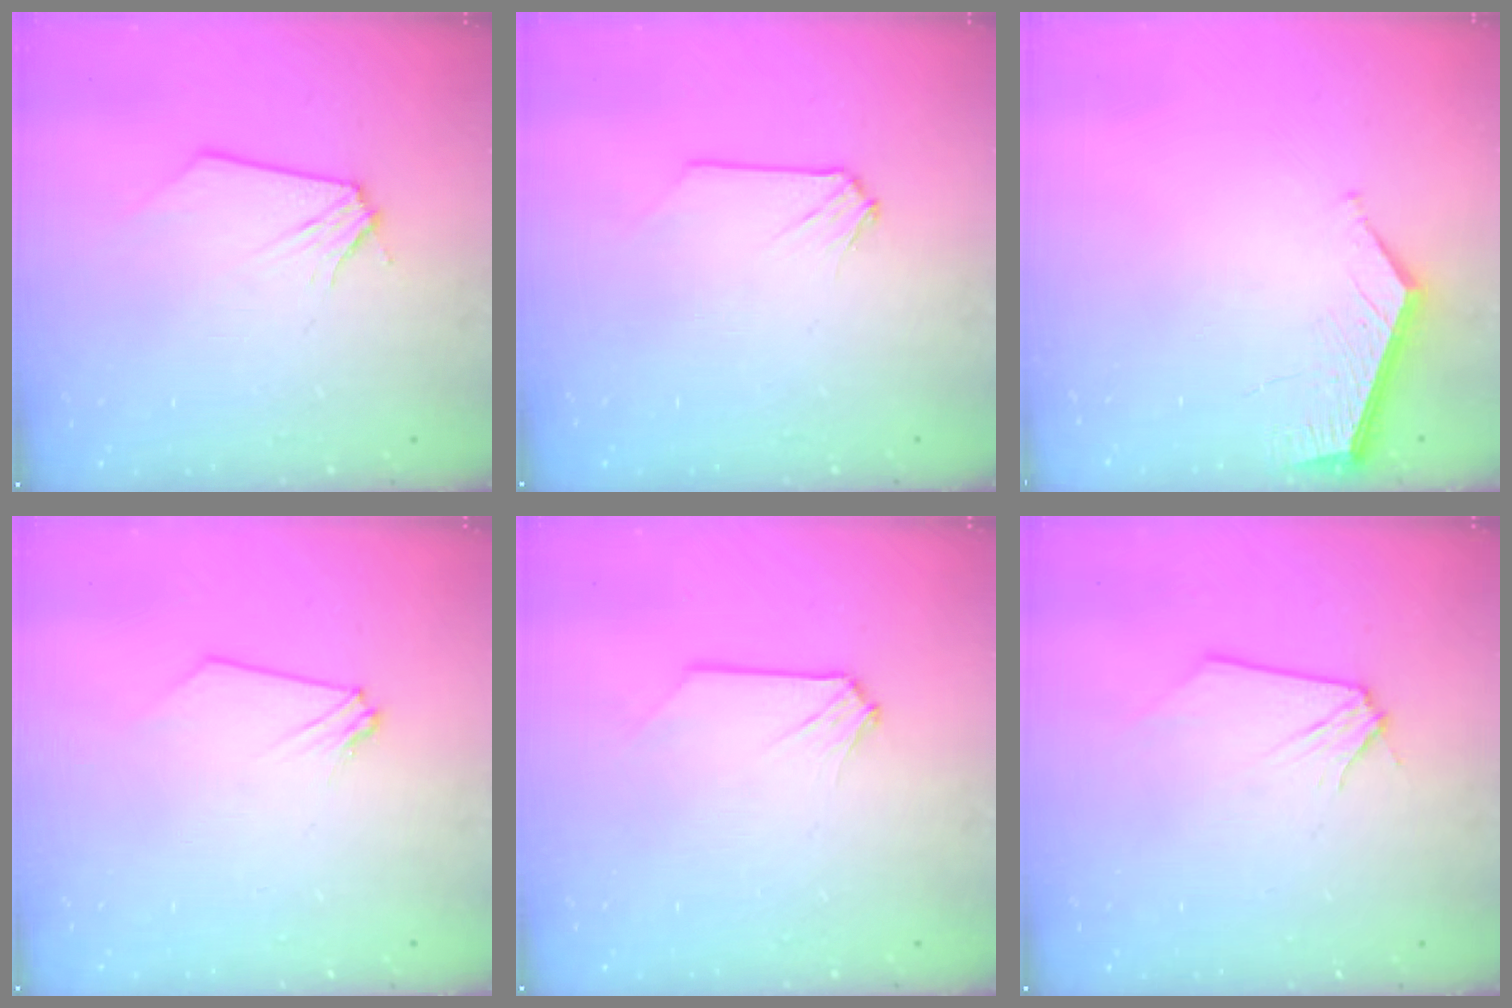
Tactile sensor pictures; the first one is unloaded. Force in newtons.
{"total": 0.0}
{"total": 4.9, "press": 4.9, "slide": 0.4}
{"total": 0.0}
{"total": 0.0}
{"total": 0.0}